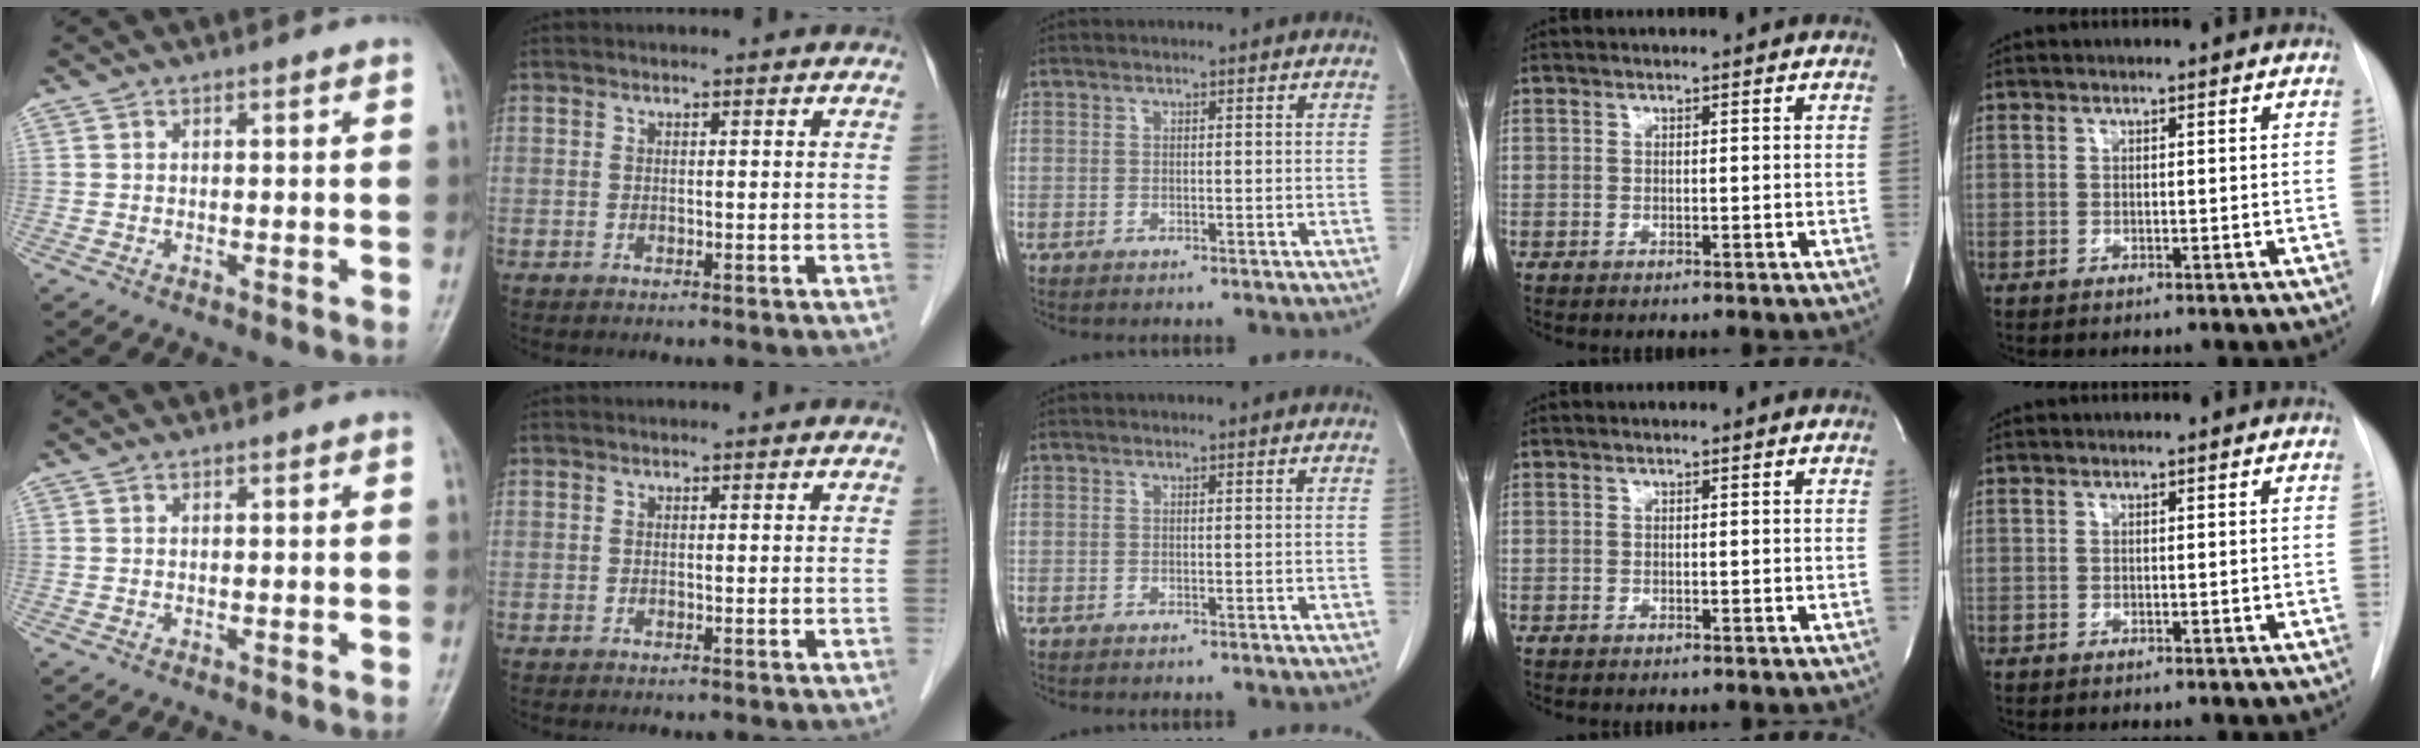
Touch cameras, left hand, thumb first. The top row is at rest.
{}